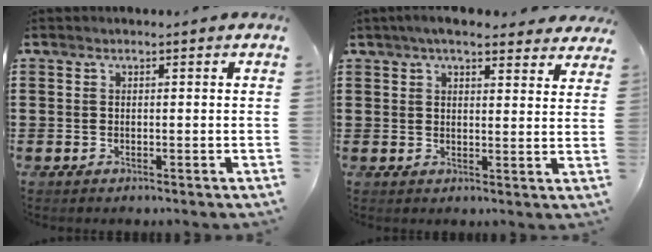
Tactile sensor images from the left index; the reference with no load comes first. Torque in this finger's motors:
{"motor_torque": [2.14, 0.00, 0.43, 0.16]}